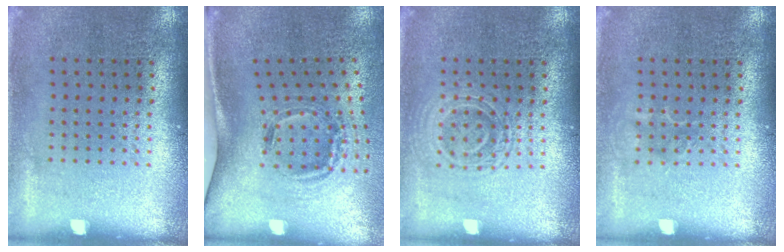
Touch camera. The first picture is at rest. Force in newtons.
{"total": 1.7, "press": 1.2, "slide": 1.3}
{"total": 2.3, "press": 2.2, "slide": 0.5}
{"total": 0.9, "press": 0.9, "slide": 0.3}